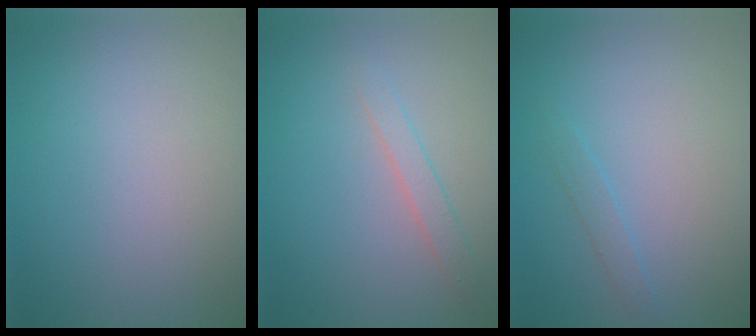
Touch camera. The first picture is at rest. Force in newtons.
{"total": 1.4, "press": 1.3, "slide": 0.1}
{"total": 0.9, "press": 0.9, "slide": 0.0}